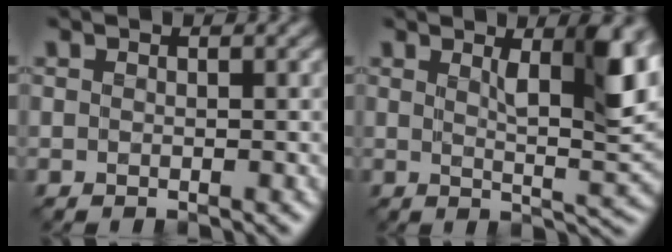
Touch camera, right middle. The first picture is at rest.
{"total": 6.5, "force": [2.2, 1.7, 5.9], "torque": [-0.082, -0.008, 0.039]}